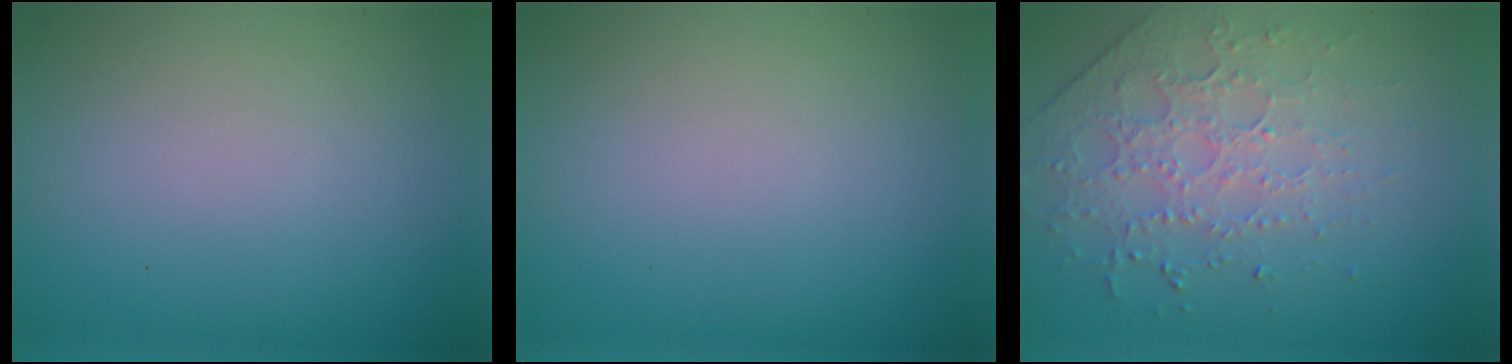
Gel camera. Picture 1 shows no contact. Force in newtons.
{"total": 0.0}
{"total": 4.1, "press": 3.3, "slide": 2.4}